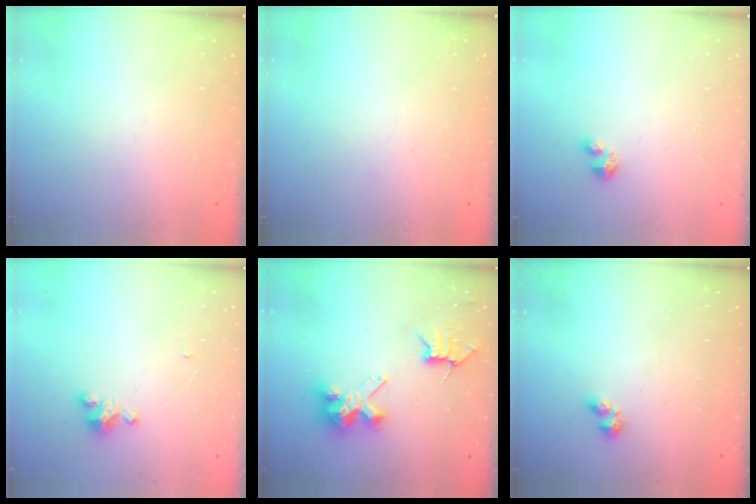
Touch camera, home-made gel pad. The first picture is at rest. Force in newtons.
{"total": 0.0}
{"total": 2.9, "press": 2.9, "slide": 0.3}
{"total": 2.9, "press": 2.9, "slide": 0.3}
{"total": 7.7, "press": 7.6, "slide": 0.4}
{"total": 2.4, "press": 2.3, "slide": 0.6}